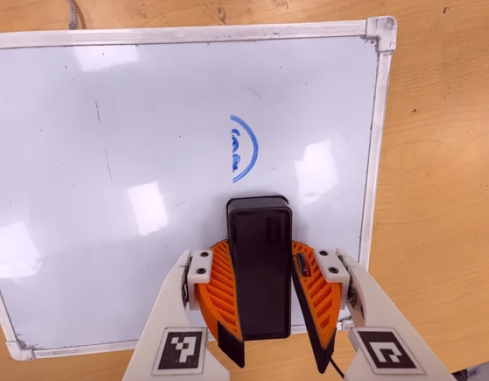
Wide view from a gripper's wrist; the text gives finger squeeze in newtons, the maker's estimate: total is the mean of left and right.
{"total": 10.0, "left": 9.9, "right": 10.2}